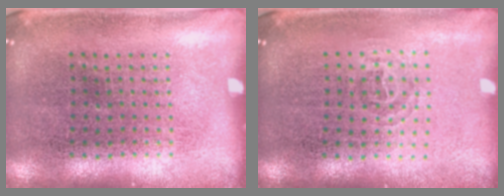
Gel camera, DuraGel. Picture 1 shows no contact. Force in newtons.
{"total": 0.9, "press": 0.6, "slide": 0.7}